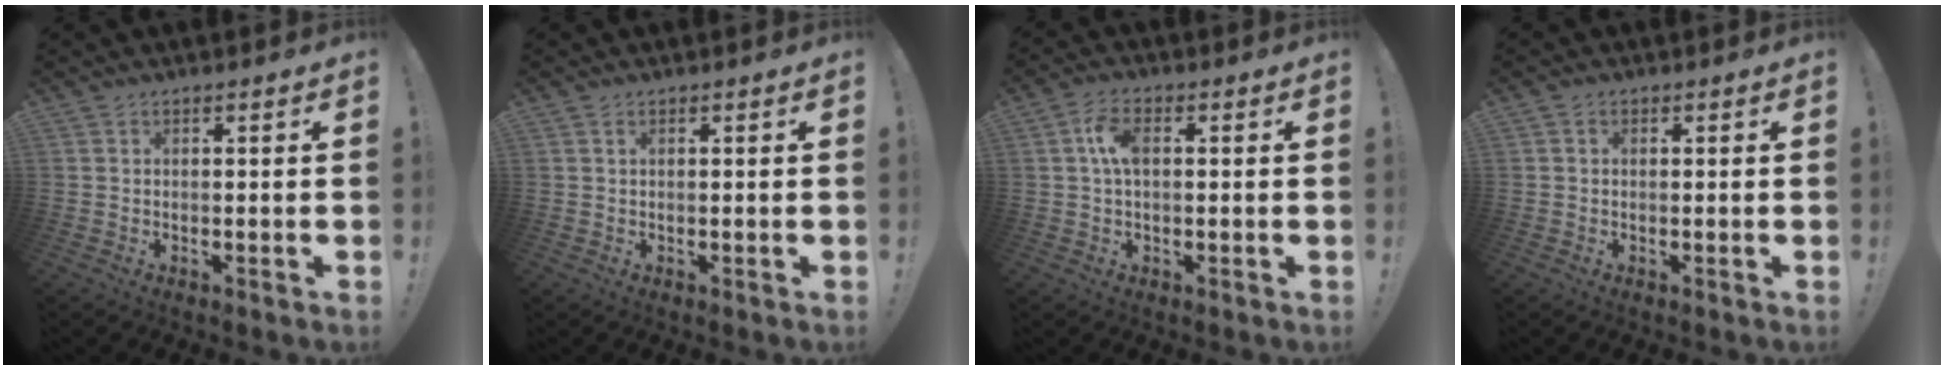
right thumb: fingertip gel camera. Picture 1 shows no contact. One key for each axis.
{"total": 0.8, "fx": 0.6, "fy": 0.4, "fz": 0.5, "tx": -0.002, "ty": -0.002, "tz": 0.009}
{"total": 6.4, "fx": 1.1, "fy": 3.5, "fz": 5.3, "tx": -0.090, "ty": 0.005, "tz": 0.016}
{"total": 0.8, "fx": 0.1, "fy": 0.8, "fz": 0.2, "tx": -0.004, "ty": 0.004, "tz": 0.001}